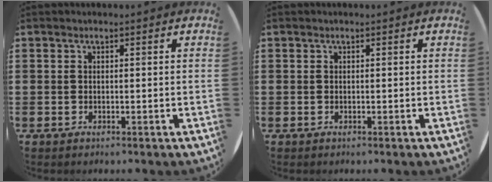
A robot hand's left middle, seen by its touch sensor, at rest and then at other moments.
{"total": 0.0}